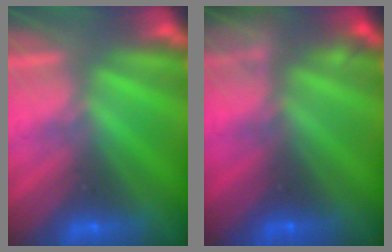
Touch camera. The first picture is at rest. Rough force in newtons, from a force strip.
{"total": 7.8}